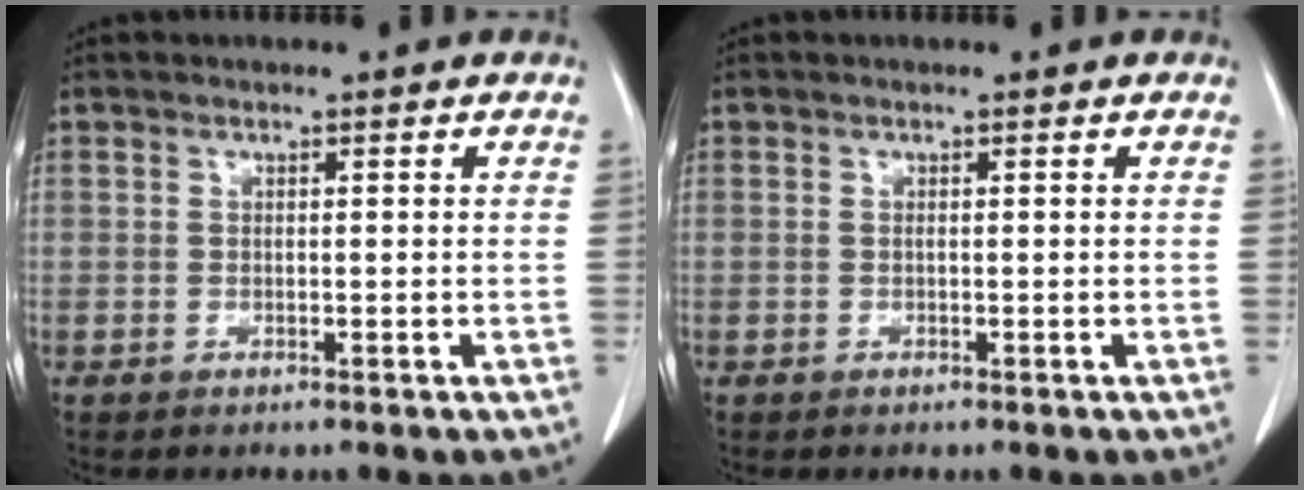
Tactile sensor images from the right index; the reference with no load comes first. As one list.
[{"total": 0.0}]